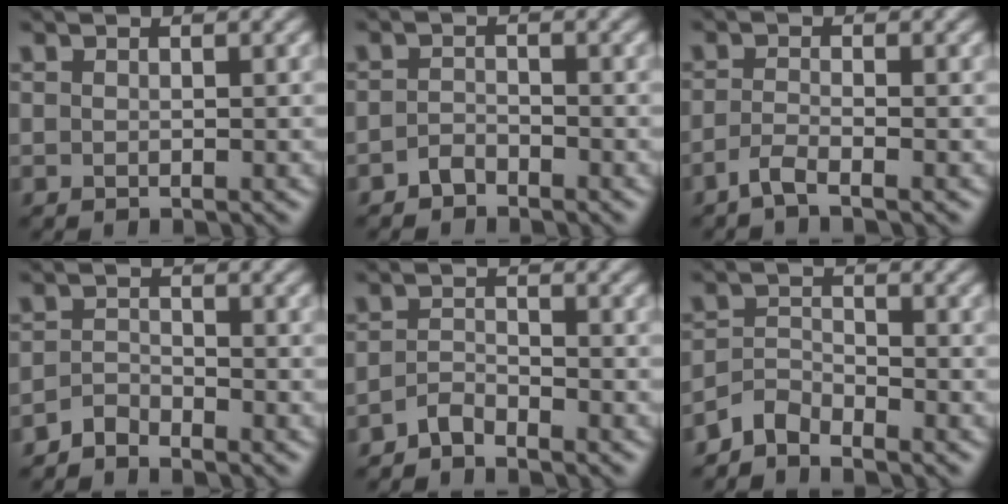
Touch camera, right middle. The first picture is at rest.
{"total": 1.3, "force": [-1.1, 0.6, 0.3], "torque": [-0.005, 0.005, -0.022]}
{"total": 1.8, "force": [-1.3, 0.3, 1.2], "torque": [-0.028, -0.003, -0.036]}
{"total": 1.7, "force": [-1.6, 0.4, 0.3], "torque": [-0.006, 0.006, -0.036]}
{"total": 1.7, "force": [-1.6, 0.4, 0.5], "torque": [-0.012, 0.007, -0.035]}
{"total": 2.6, "force": [-2.4, 0.7, 0.7], "torque": [-0.012, 0.005, -0.056]}